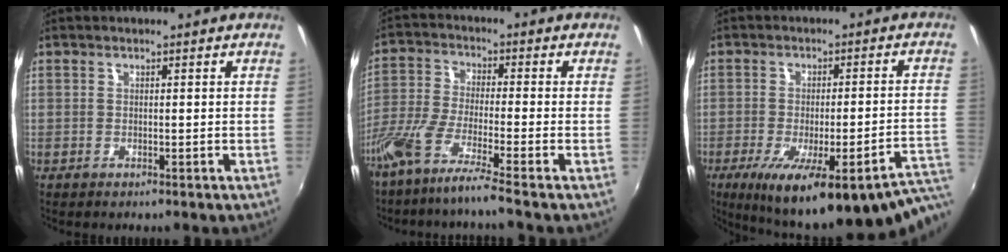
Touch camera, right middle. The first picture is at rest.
{"total": 8.9, "force": [-6.7, -0.8, 5.8], "torque": [-0.115, -0.023, -0.127]}
{"total": 26.5, "force": [-18.5, 5.3, 18.2], "torque": [-0.236, -0.046, -0.245]}